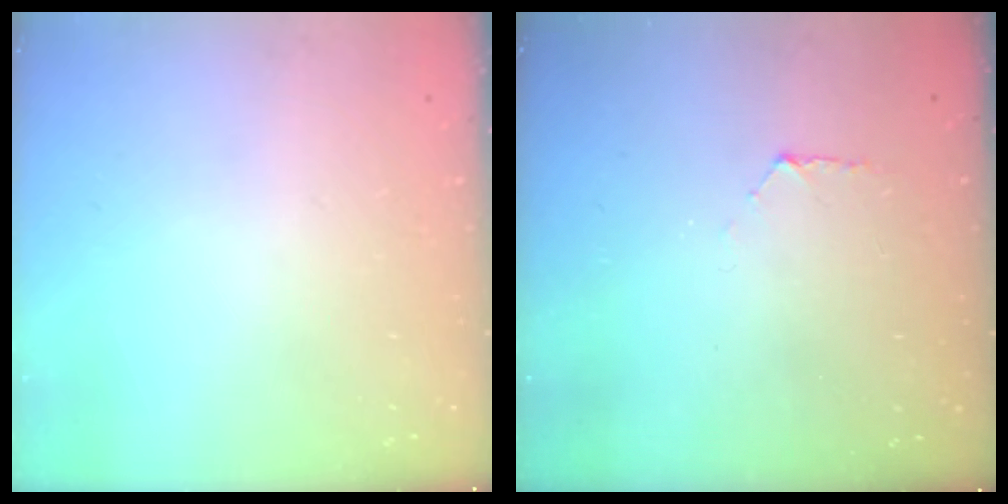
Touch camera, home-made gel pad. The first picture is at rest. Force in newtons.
{"total": 5.1, "press": 5.0, "slide": 0.5}